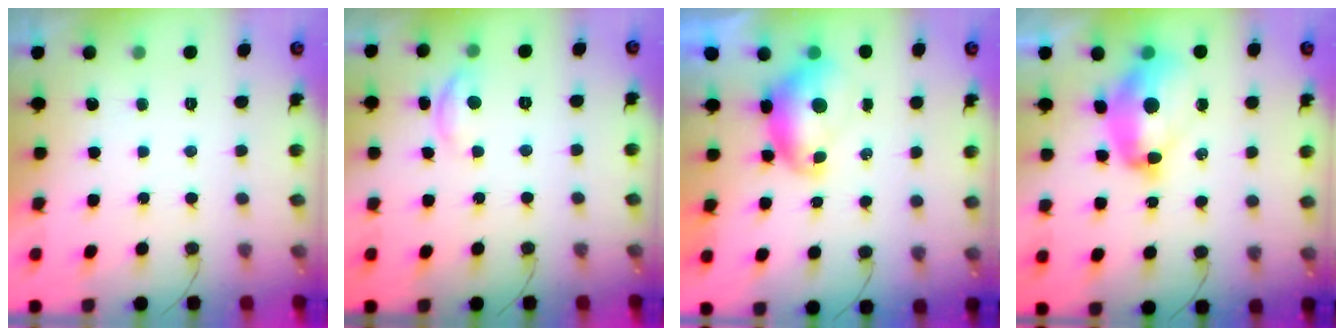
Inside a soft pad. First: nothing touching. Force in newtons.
{"total": 6.0, "press": 6.0, "slide": 0.4}
{"total": 7.8, "press": 7.8, "slide": 0.9}
{"total": 13.3, "press": 13.2, "slide": 1.4}